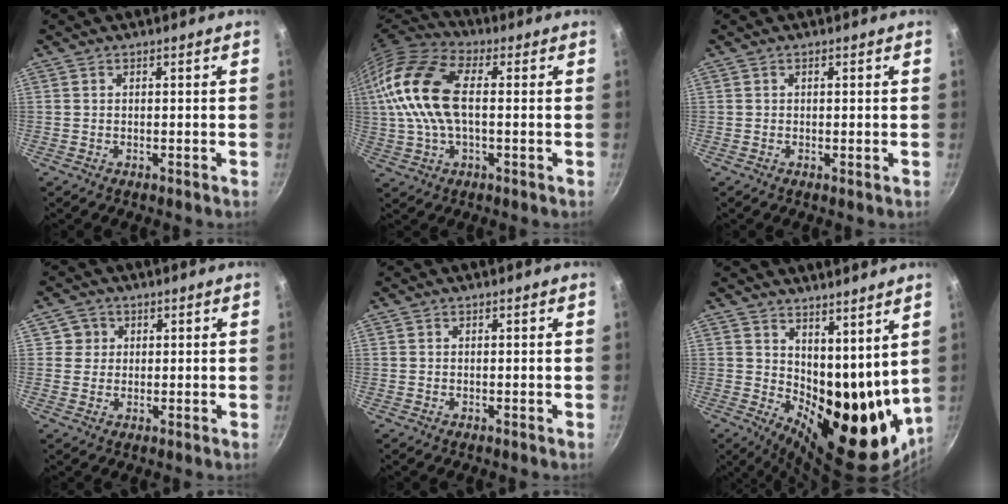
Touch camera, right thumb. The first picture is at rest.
{"total": 17.1, "force": [1.8, 9.2, 14.3], "torque": [-0.287, 0.027, 0.017]}
{"total": 0.6, "force": [0.1, 0.3, 0.6], "torque": [-0.009, -0.001, 0.000]}
{"total": 3.1, "force": [0.8, 3.0, 0.3], "torque": [0.021, 0.005, 0.006]}
{"total": 0.0}
{"total": 18.1, "force": [6.8, 9.6, 13.8], "torque": [-0.156, -0.059, 0.128]}